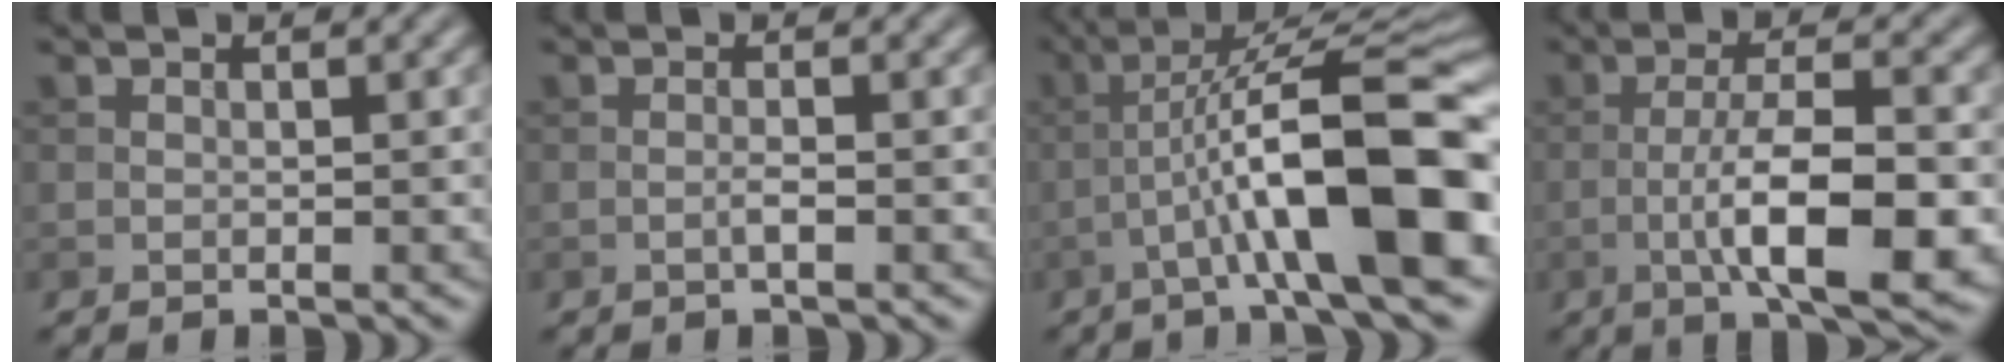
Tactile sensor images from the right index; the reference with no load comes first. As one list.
[{"total": 1.0, "force": [-0.4, 0.1, 0.9], "torque": [-0.017, 0.001, -0.009]}, {"total": 12.4, "force": [-3.3, 2.2, 11.7], "torque": [-0.186, 0.026, -0.047]}, {"total": 9.4, "force": [-2.8, 2.5, 8.7], "torque": [-0.142, 0.004, -0.051]}]